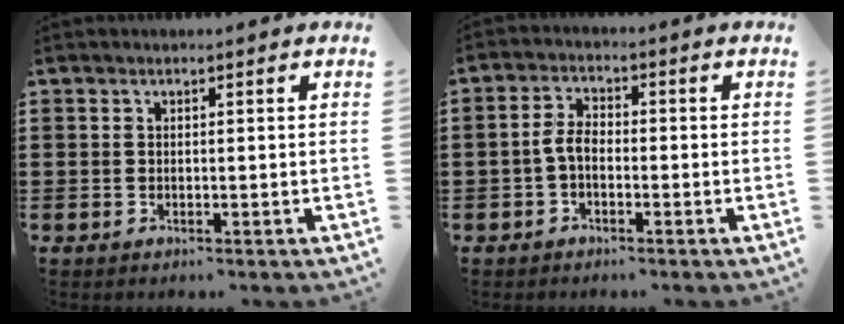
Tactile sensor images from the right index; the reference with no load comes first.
{"total": 3.2, "force": [-1.0, 1.3, 2.7], "torque": [-0.068, -0.002, -0.024]}